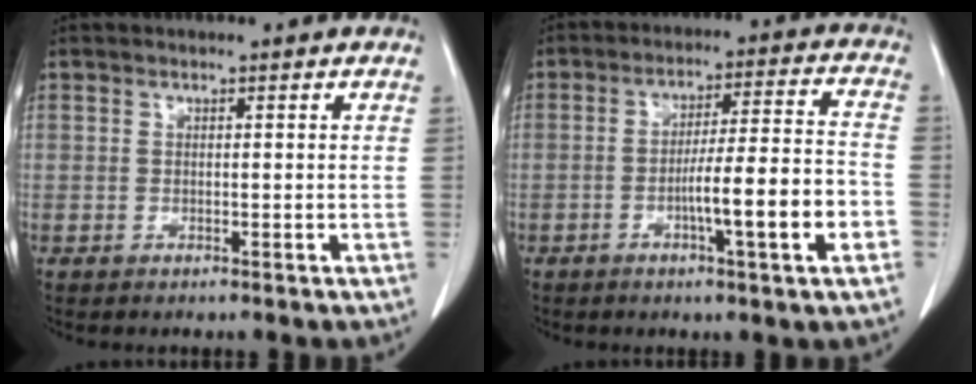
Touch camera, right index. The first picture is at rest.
{"total": 11.5, "force": [-3.8, 0.3, 10.9], "torque": [-0.167, 0.006, -0.055]}